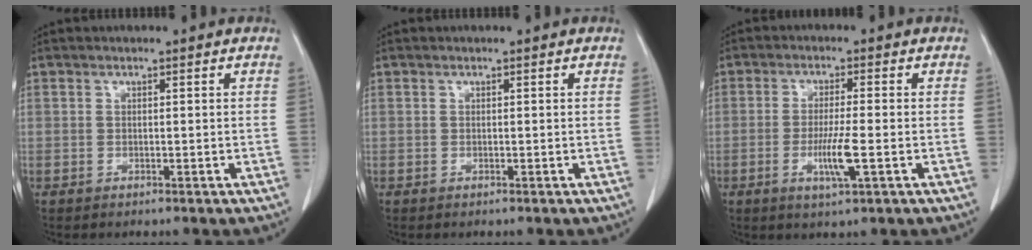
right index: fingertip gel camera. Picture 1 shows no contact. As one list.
[{"total": 0.0}, {"total": 5.6, "force": [-1.7, 0.0, 5.3], "torque": [-0.102, -0.012, -0.030]}]